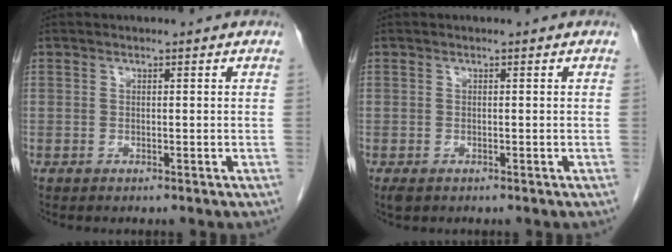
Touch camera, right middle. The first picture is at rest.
{"total": 1.6, "force": [-0.9, 0.8, 0.9], "torque": [-0.020, -0.004, -0.009]}